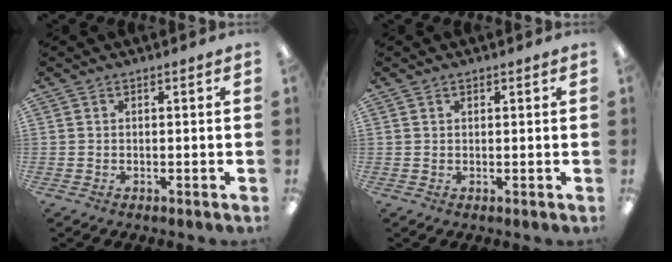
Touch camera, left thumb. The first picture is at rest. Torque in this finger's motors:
{"motor_torque": [-0.03, -0.04, 0.14, 0.38, -0.07]}